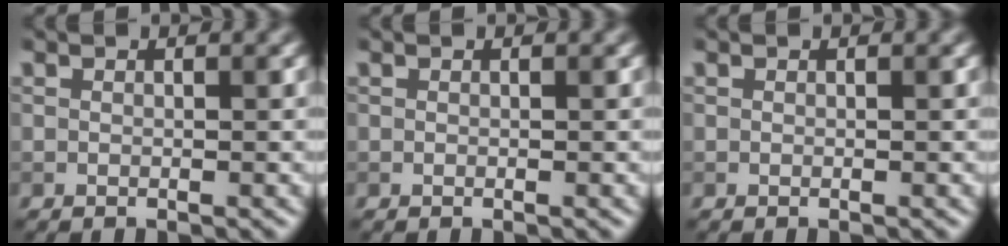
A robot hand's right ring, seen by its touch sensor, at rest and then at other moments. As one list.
[{"total": 0.0}, {"total": 0.0}]